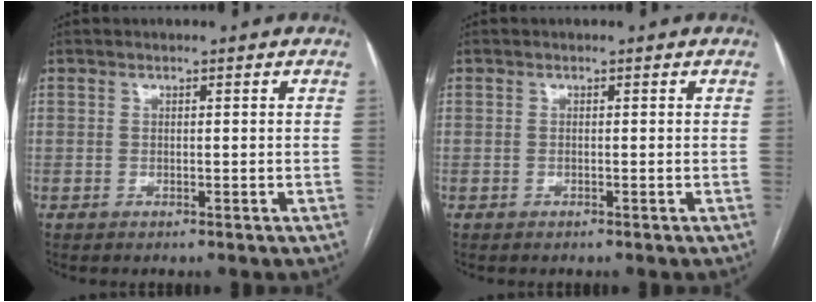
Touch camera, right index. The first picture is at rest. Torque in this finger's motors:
{"motor_torque": [0.04, 0.04, 0.01, 0.00]}